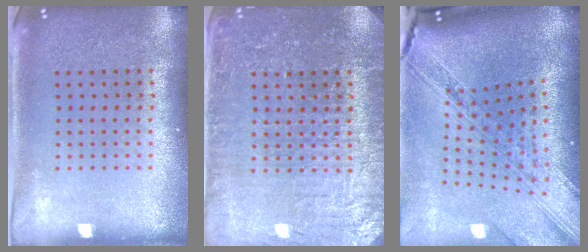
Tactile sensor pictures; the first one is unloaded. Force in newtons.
{"total": 4.1, "press": 4.0, "slide": 1.1}
{"total": 4.1, "press": 2.9, "slide": 2.9}